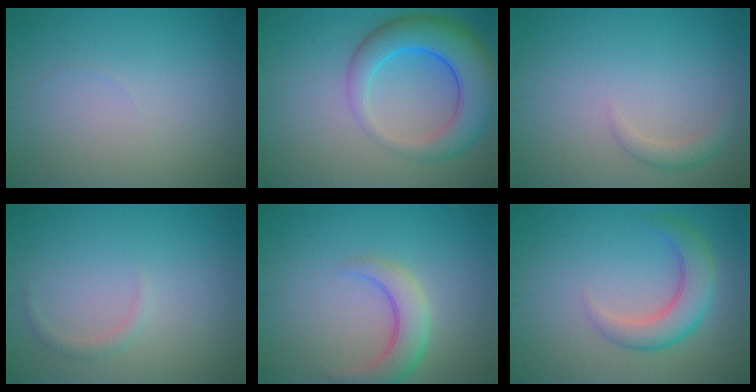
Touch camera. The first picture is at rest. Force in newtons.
{"total": 7.6, "press": 7.6, "slide": 0.4}
{"total": 1.4, "press": 1.4, "slide": 0.1}
{"total": 0.9, "press": 0.9, "slide": 0.0}
{"total": 3.7, "press": 3.7, "slide": 0.3}
{"total": 4.2, "press": 4.2, "slide": 0.1}